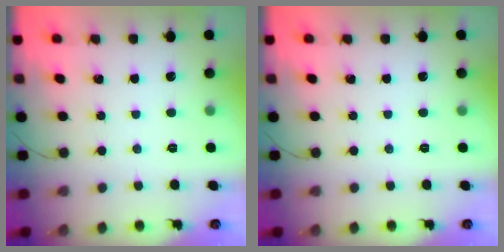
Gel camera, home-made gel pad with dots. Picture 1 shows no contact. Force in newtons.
{"total": 0.0}